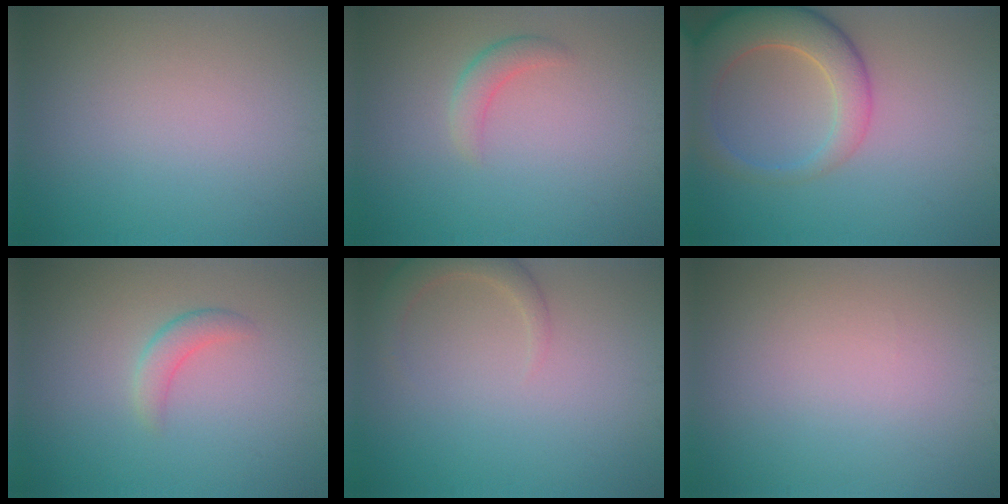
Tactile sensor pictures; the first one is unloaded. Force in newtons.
{"total": 1.7, "press": 1.7, "slide": 0.1}
{"total": 6.5, "press": 6.4, "slide": 0.5}
{"total": 1.8, "press": 1.8, "slide": 0.1}
{"total": 2.4, "press": 2.4, "slide": 0.3}
{"total": 0.0}